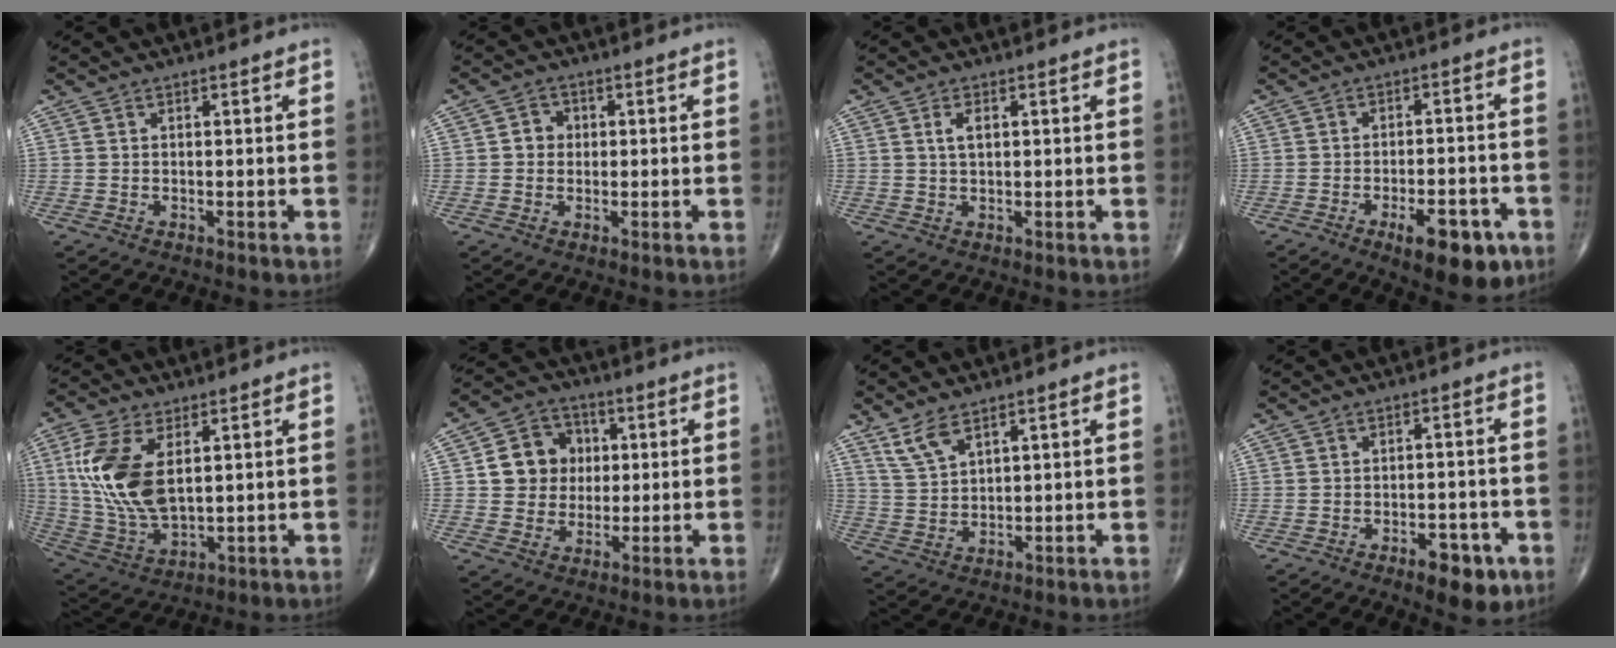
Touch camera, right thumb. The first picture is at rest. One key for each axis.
{"total": 3.1, "fx": 0.2, "fy": 2.8, "fz": 1.2, "tx": -0.001, "ty": 0.007, "tz": -0.004}
{"total": 2.5, "fx": 0.7, "fy": 1.3, "fz": 2.1, "tx": -0.037, "ty": 0.002, "tz": 0.013}
{"total": 11.0, "fx": -5.5, "fy": 4.3, "fz": 8.5, "tx": -0.107, "ty": 0.021, "tz": -0.071}
{"total": 14.9, "fx": 3.7, "fy": 7.8, "fz": 12.2, "tx": -0.254, "ty": -0.012, "tz": 0.082}
{"total": 10.4, "fx": 1.6, "fy": 9.3, "fz": 4.5, "tx": -0.033, "ty": 0.008, "tz": 0.023}
{"total": 5.0, "fx": 3.6, "fy": 1.7, "fz": 3.0, "tx": -0.063, "ty": -0.017, "tz": 0.080}
{"total": 7.0, "fx": -3.6, "fy": 3.2, "fz": 5.1, "tx": -0.053, "ty": 0.015, "tz": -0.046}